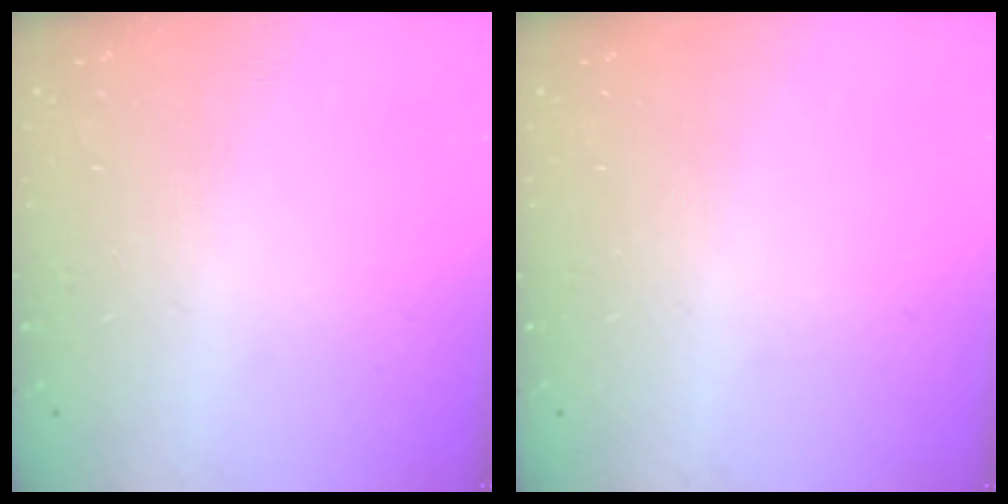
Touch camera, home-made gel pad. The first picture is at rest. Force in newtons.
{"total": 0.0}